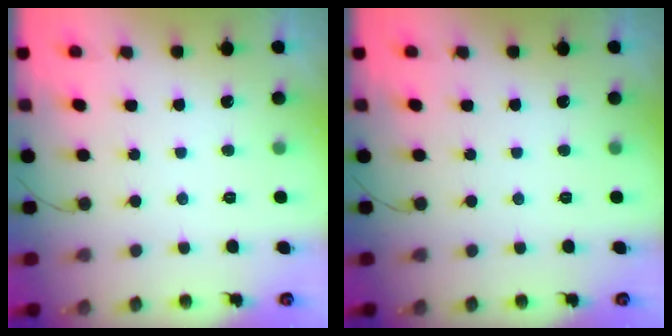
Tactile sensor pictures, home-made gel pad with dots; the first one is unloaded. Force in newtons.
{"total": 0.0}